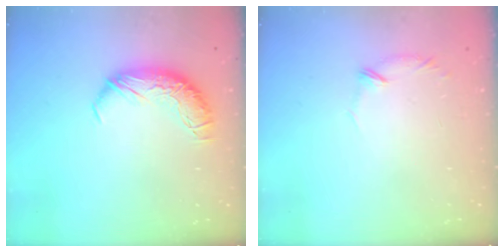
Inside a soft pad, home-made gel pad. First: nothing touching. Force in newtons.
{"total": 6.2, "press": 6.0, "slide": 1.5}